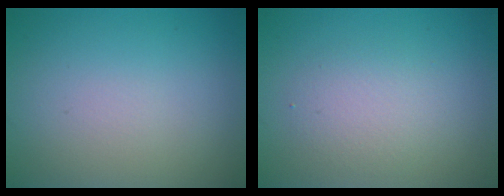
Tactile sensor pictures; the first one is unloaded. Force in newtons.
{"total": 2.5, "press": 2.5, "slide": 0.3}